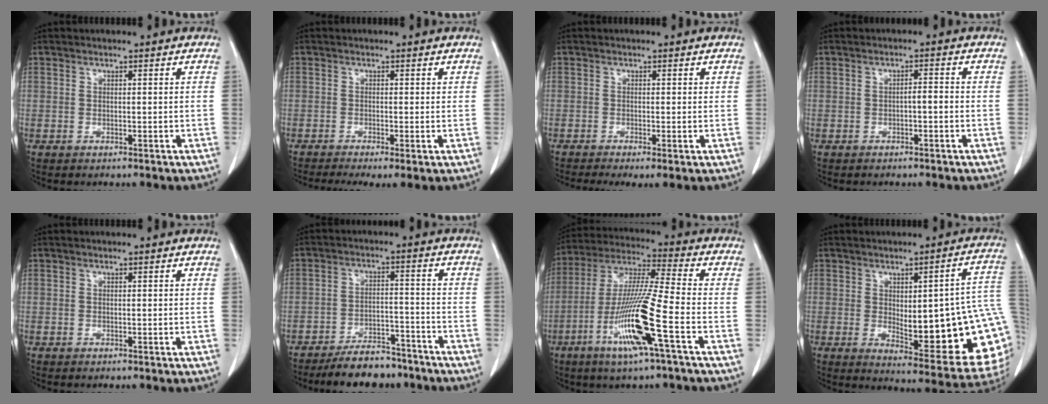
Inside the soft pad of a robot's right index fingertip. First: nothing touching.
{"total": 4.4, "force": [-2.5, 1.1, 3.5], "torque": [-0.060, -0.015, -0.044]}
{"total": 3.4, "force": [-1.7, 1.0, 2.8], "torque": [-0.047, -0.012, -0.030]}
{"total": 1.6, "force": [-0.5, 0.3, 1.5], "torque": [-0.022, 0.003, -0.008]}
{"total": 0.0}
{"total": 9.0, "force": [-7.9, 3.1, 3.1], "torque": [-0.044, 0.004, -0.127]}
{"total": 15.1, "force": [-5.9, -0.5, 14.0], "torque": [-0.286, -0.018, -0.115]}
{"total": 21.6, "force": [-0.9, 4.9, 21.0], "torque": [-0.191, 0.008, 0.010]}